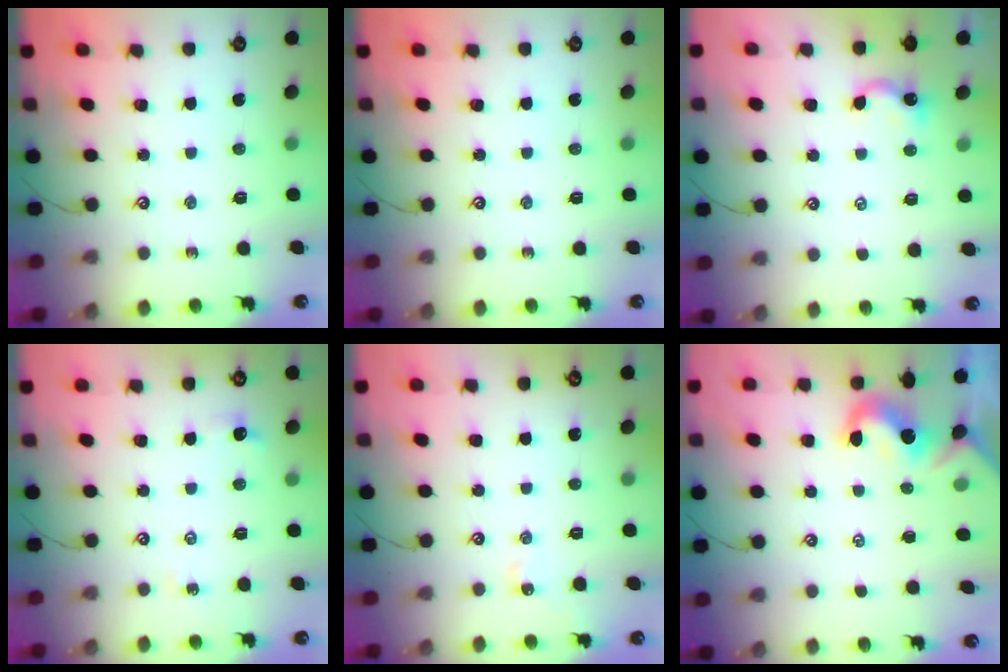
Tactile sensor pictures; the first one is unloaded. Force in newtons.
{"total": 0.0}
{"total": 3.0, "press": 3.0, "slide": 0.3}
{"total": 3.5, "press": 3.5, "slide": 0.6}
{"total": 2.8, "press": 2.7, "slide": 0.6}
{"total": 2.0, "press": 2.0, "slide": 0.6}